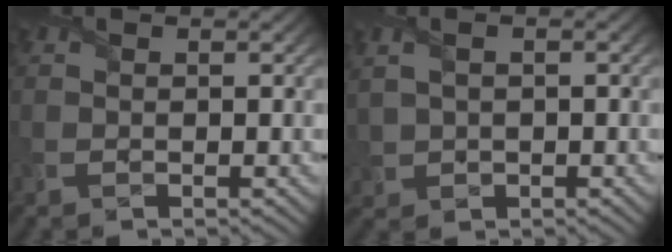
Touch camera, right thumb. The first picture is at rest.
{"total": 2.7, "force": [0.5, 1.7, 2.0], "torque": [-0.054, -0.001, 0.013]}